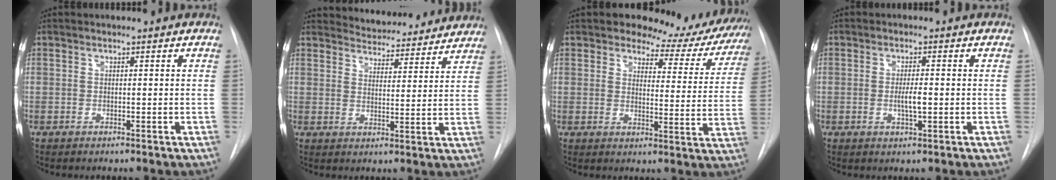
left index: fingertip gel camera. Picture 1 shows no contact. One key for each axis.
{"total": 13.2, "fx": 12.7, "fy": 3.0, "fz": 2.3, "tx": -0.014, "ty": -0.004, "tz": 0.156}
{"total": 13.3, "fx": 12.1, "fy": 5.0, "fz": 2.3, "tx": 0.003, "ty": -0.035, "tz": 0.118}
{"total": 3.0, "fx": -0.4, "fy": 0.5, "fz": 2.9, "tx": -0.054, "ty": -0.002, "tz": -0.006}